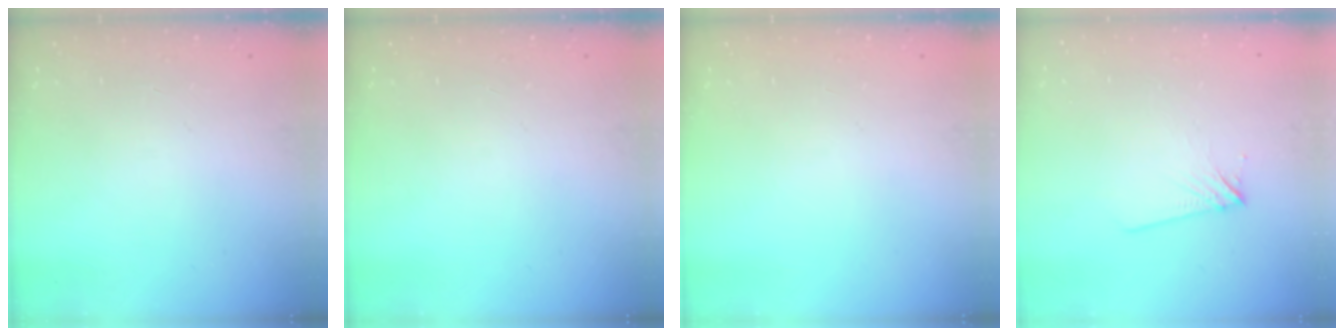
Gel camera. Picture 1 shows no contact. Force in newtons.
{"total": 0.0}
{"total": 0.0}
{"total": 5.0, "press": 5.0, "slide": 0.8}